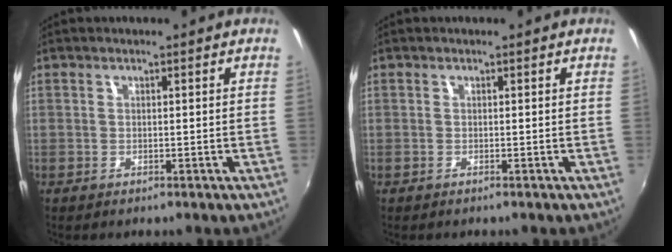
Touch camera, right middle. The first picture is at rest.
{"total": 0.0}